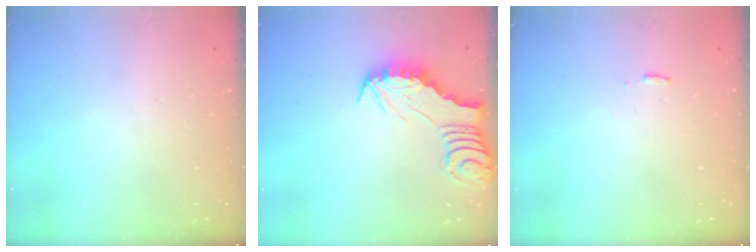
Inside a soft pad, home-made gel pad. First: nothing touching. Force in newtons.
{"total": 2.5, "press": 2.5, "slide": 0.2}
{"total": 3.0, "press": 3.0, "slide": 0.2}